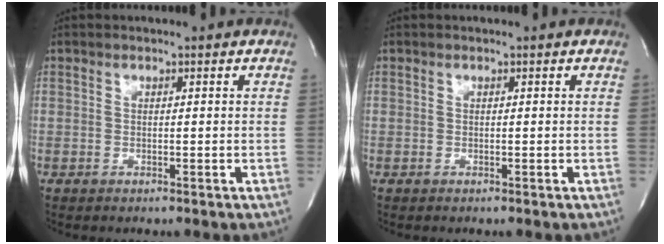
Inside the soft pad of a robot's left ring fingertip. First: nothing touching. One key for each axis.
{"total": 0.0}